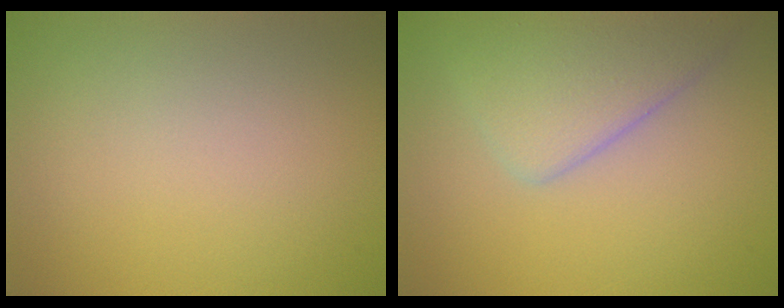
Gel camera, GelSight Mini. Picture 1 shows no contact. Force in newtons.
{"total": 5.2, "press": 5.1, "slide": 0.3}